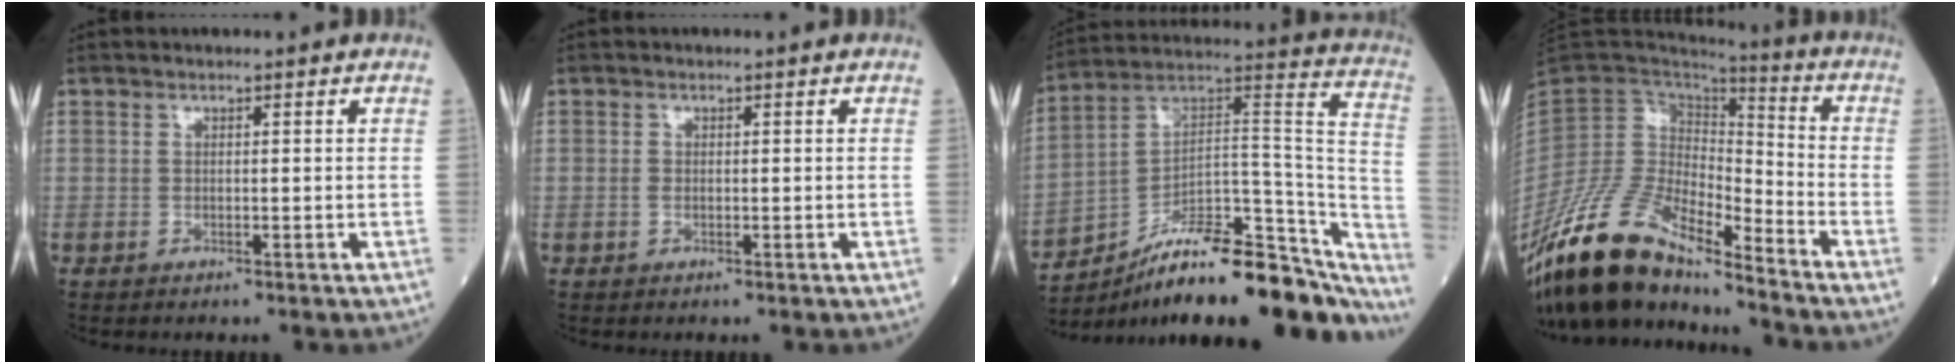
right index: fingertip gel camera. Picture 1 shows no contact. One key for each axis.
{"total": 0.6, "fx": -0.2, "fy": 0.5, "fz": 0.4, "tx": -0.010, "ty": 0.001, "tz": -0.006}
{"total": 28.3, "fx": -21.3, "fy": 7.2, "fz": 17.1, "tx": -0.180, "ty": 0.038, "tz": -0.316}
{"total": 16.0, "fx": -13.2, "fy": 4.0, "fz": 8.1, "tx": -0.156, "ty": 0.023, "tz": -0.250}